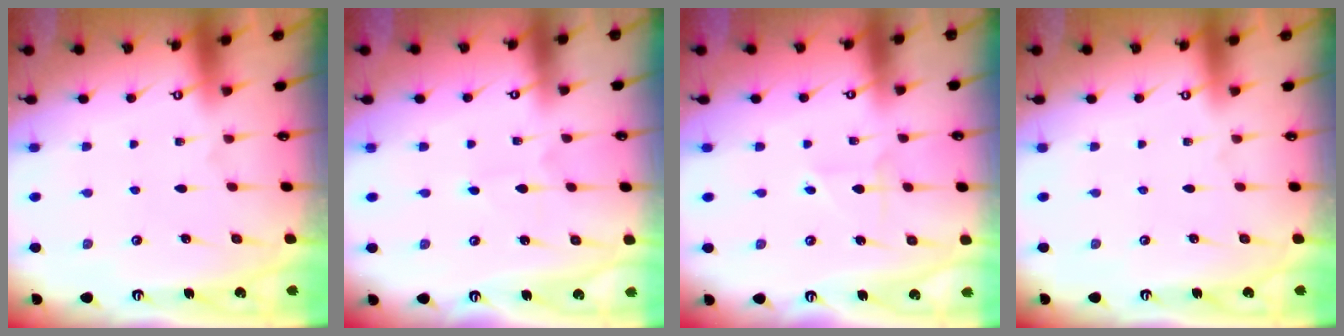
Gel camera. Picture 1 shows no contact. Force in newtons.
{"total": 2.6, "press": 2.6, "slide": 0.2}
{"total": 3.0, "press": 3.0, "slide": 0.2}
{"total": 0.0}